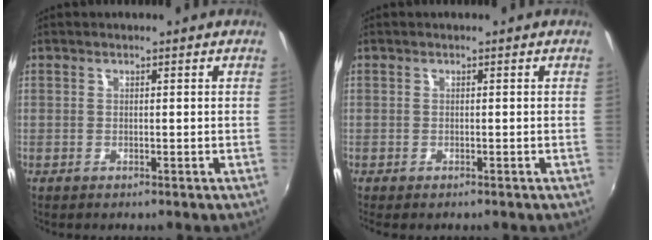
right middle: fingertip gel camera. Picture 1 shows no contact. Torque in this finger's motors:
{"motor_torque": [0.35, -0.39, 0.02, 0.02]}